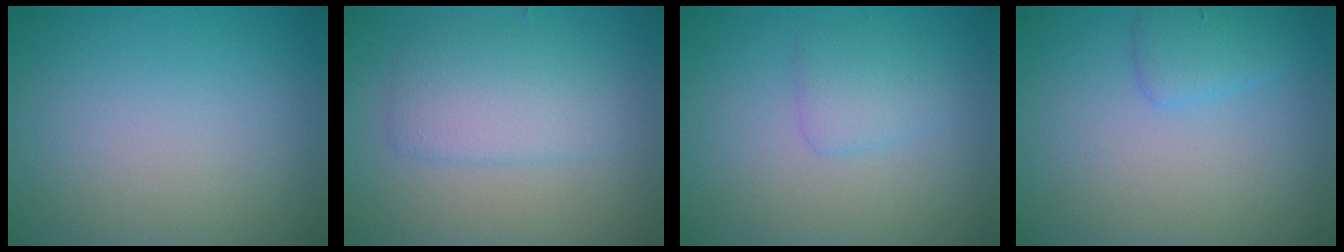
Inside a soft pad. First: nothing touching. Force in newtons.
{"total": 2.3, "press": 2.3, "slide": 0.1}
{"total": 1.9, "press": 1.9, "slide": 0.1}
{"total": 1.9, "press": 1.9, "slide": 0.1}